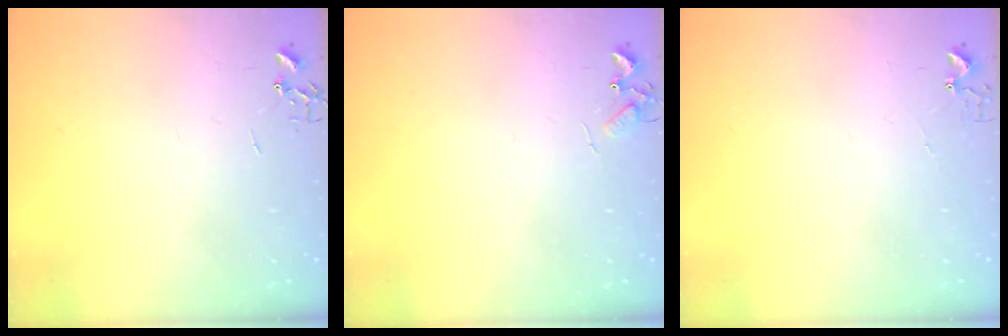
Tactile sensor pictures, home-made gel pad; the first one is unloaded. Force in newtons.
{"total": 5.9, "press": 5.9, "slide": 0.3}
{"total": 2.9, "press": 2.9, "slide": 0.3}